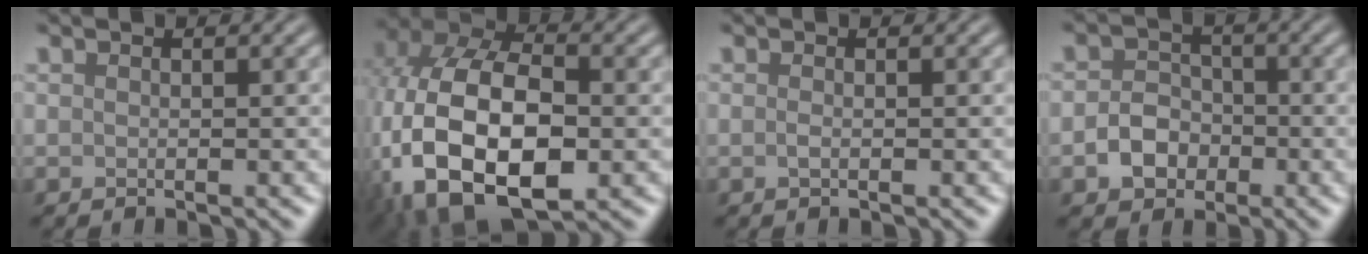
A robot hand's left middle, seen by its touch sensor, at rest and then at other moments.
{"total": 15.8, "force": [-3.4, 9.9, 11.8], "torque": [-0.244, -0.019, -0.055]}
{"total": 0.5, "force": [-0.1, 0.1, 0.5], "torque": [-0.012, -0.001, -0.003]}
{"total": 3.1, "force": [-1.1, 2.5, 1.4], "torque": [-0.020, 0.004, -0.022]}